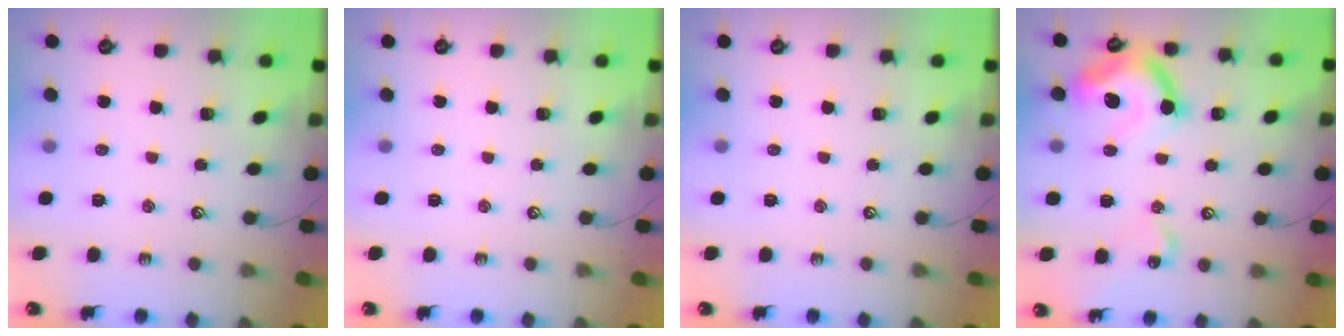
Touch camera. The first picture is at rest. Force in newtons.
{"total": 0.0}
{"total": 0.0}
{"total": 16.8, "press": 16.7, "slide": 1.7}